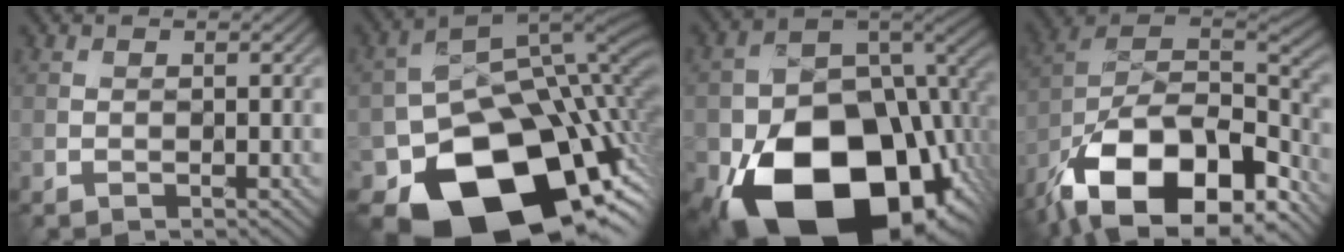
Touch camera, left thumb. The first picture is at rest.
{"total": 18.1, "force": [-7.0, 12.0, 11.6], "torque": [-0.177, -0.044, -0.102]}
{"total": 20.9, "force": [-8.0, 13.9, 13.4], "torque": [-0.252, -0.060, -0.106]}
{"total": 18.3, "force": [-11.5, 9.0, 11.1], "torque": [-0.235, -0.030, -0.193]}